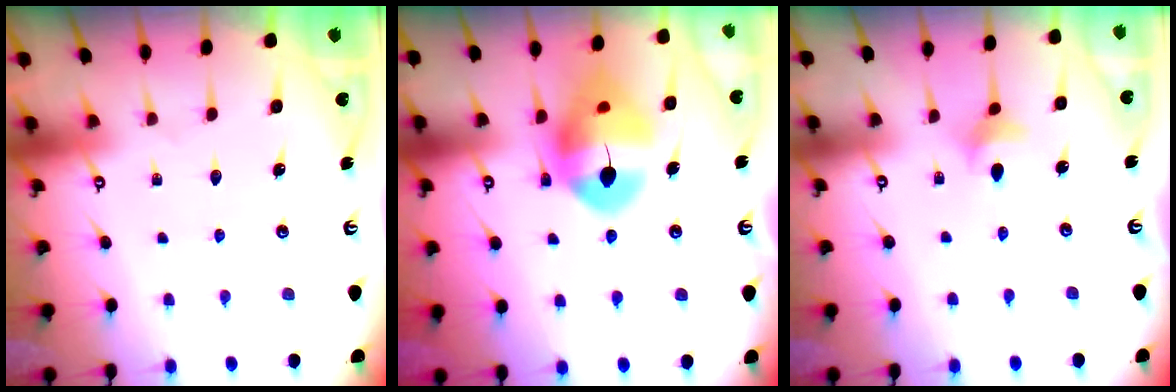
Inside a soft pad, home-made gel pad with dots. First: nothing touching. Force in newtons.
{"total": 14.3, "press": 14.2, "slide": 1.4}
{"total": 5.5, "press": 5.4, "slide": 0.9}